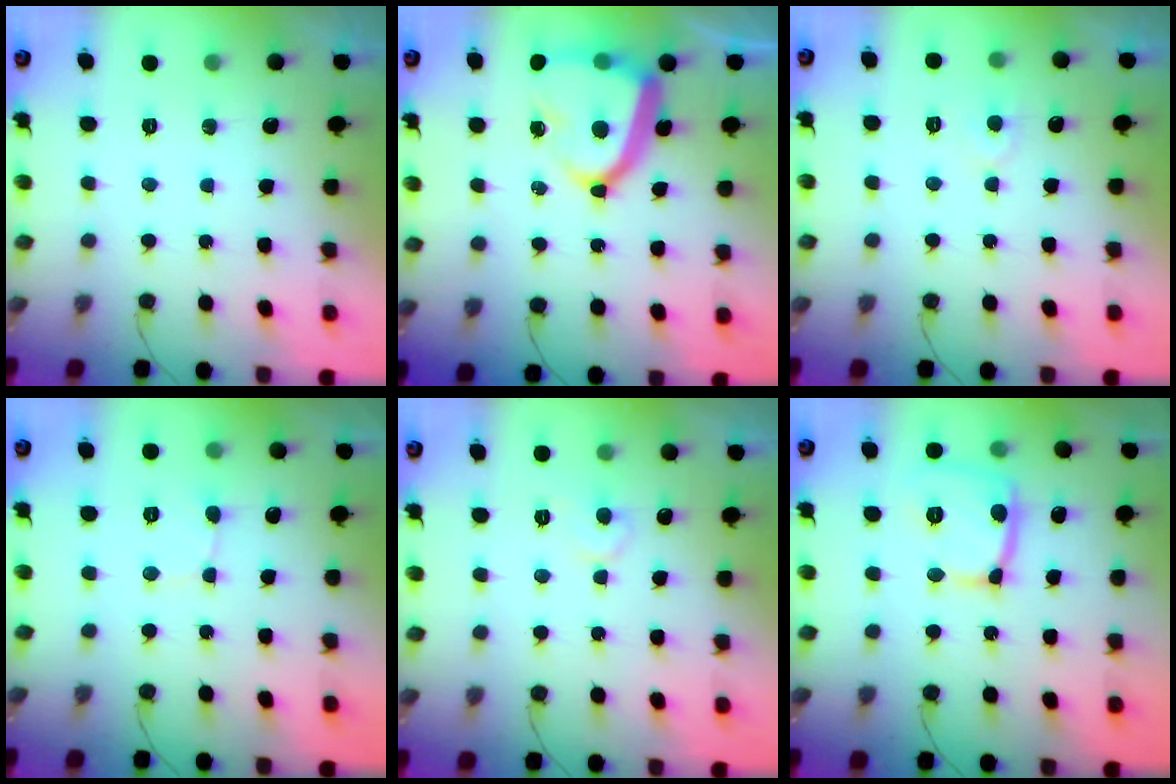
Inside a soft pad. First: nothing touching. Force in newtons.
{"total": 16.3, "press": 16.2, "slide": 1.7}
{"total": 5.0, "press": 5.0, "slide": 0.3}
{"total": 0.9, "press": 0.9, "slide": 0.1}
{"total": 6.3, "press": 6.3, "slide": 0.7}
{"total": 14.1, "press": 14.1, "slide": 1.0}